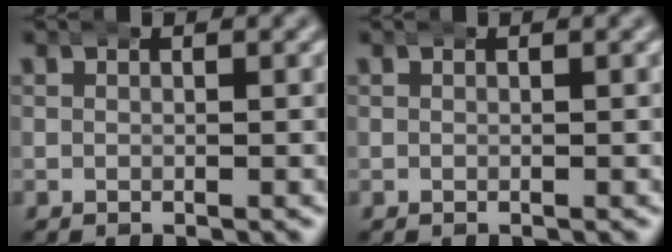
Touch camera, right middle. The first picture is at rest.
{"total": 0.0}